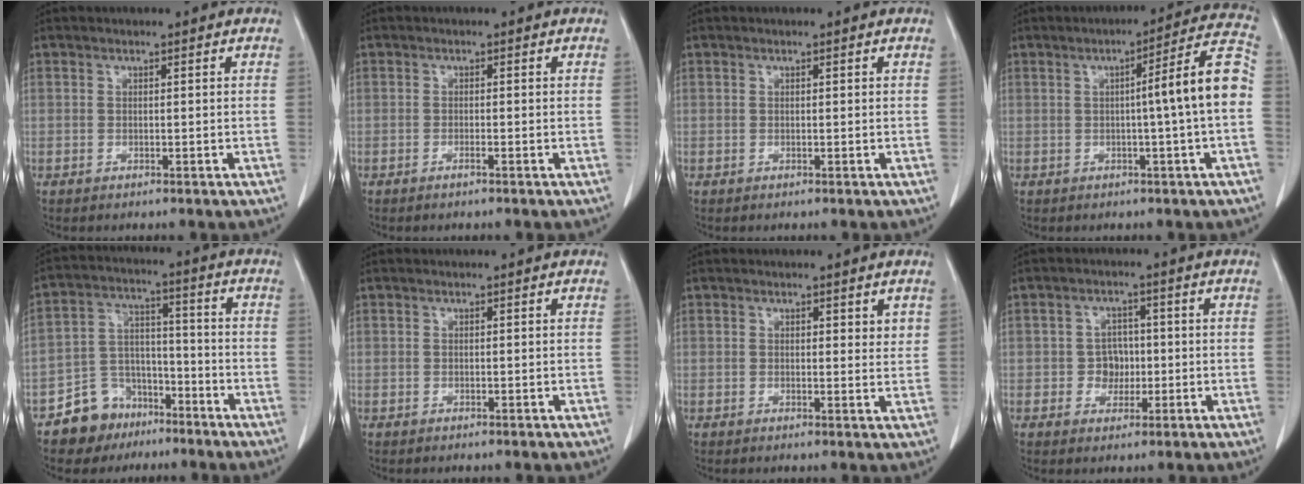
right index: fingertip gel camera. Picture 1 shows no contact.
{"total": 0.8, "force": [-0.5, 0.0, 0.6], "torque": [-0.012, 0.000, -0.009]}
{"total": 0.0}
{"total": 9.5, "force": [-0.5, -1.0, 9.5], "torque": [-0.126, 0.017, -0.011]}
{"total": 7.8, "force": [-5.2, 5.7, 1.3], "torque": [-0.021, 0.017, -0.085]}
{"total": 0.0}
{"total": 2.1, "force": [1.3, 0.7, 1.5], "torque": [-0.014, -0.009, 0.016]}
{"total": 3.6, "force": [-0.5, 3.3, 1.4], "torque": [-0.012, 0.010, -0.004]}